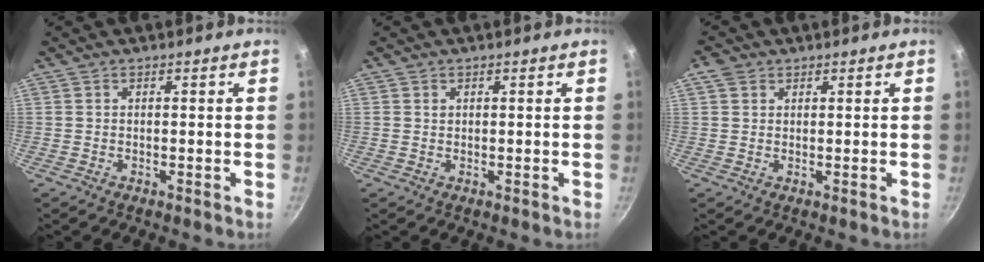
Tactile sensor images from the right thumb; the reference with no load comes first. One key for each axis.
{"total": 0.5, "fx": 0.2, "fy": 0.5, "fz": 0.2, "tx": 0.000, "ty": 0.001, "tz": 0.003}
{"total": 2.6, "fx": 1.3, "fy": 1.9, "fz": 1.1, "tx": -0.017, "ty": -0.001, "tz": 0.020}